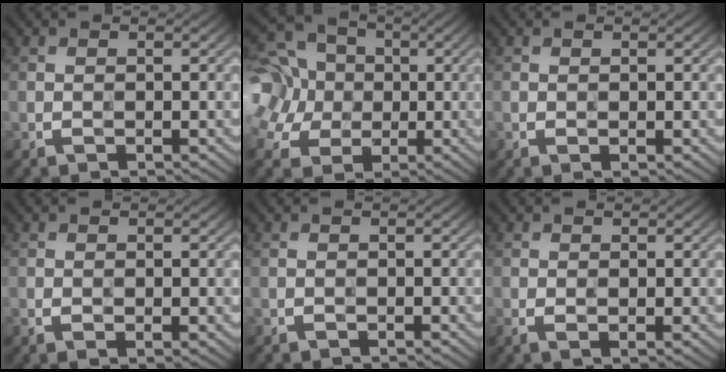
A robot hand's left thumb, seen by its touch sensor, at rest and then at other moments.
{"total": 12.8, "force": [1.2, 11.0, 6.5], "torque": [-0.195, 0.030, -0.014]}
{"total": 0.6, "force": [0.0, 0.2, 0.6], "torque": [-0.011, -0.004, 0.000]}
{"total": 1.8, "force": [-0.2, 0.9, 1.6], "torque": [-0.027, -0.008, 0.000]}
{"total": 0.0}
{"total": 2.0, "force": [0.0, 0.8, 1.8], "torque": [-0.038, -0.007, 0.001]}